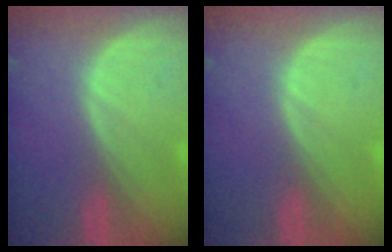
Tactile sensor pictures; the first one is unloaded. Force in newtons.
{"total": 0.0}